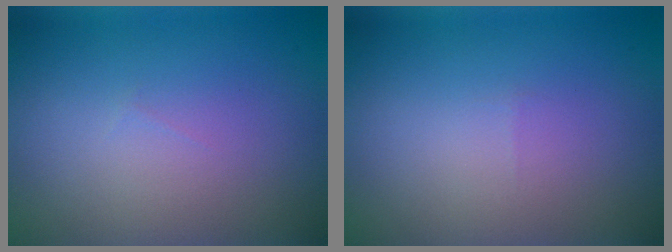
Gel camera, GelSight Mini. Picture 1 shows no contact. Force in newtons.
{"total": 0.0}